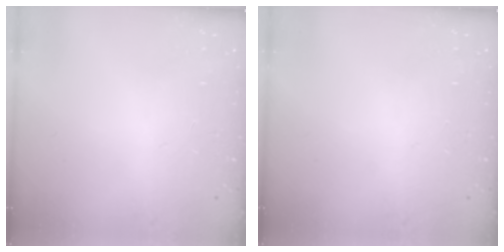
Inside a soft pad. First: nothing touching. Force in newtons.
{"total": 0.0}